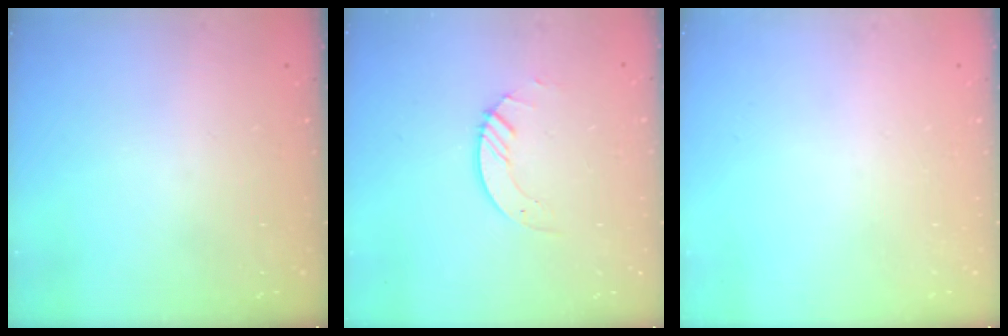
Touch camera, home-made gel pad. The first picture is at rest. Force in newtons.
{"total": 3.7, "press": 3.6, "slide": 0.4}
{"total": 0.0}